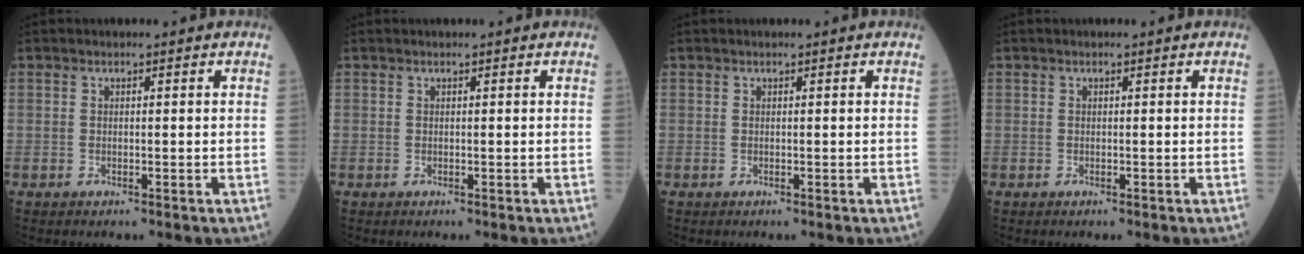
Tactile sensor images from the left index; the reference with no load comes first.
{"total": 0.0}
{"total": 0.0}
{"total": 0.0}